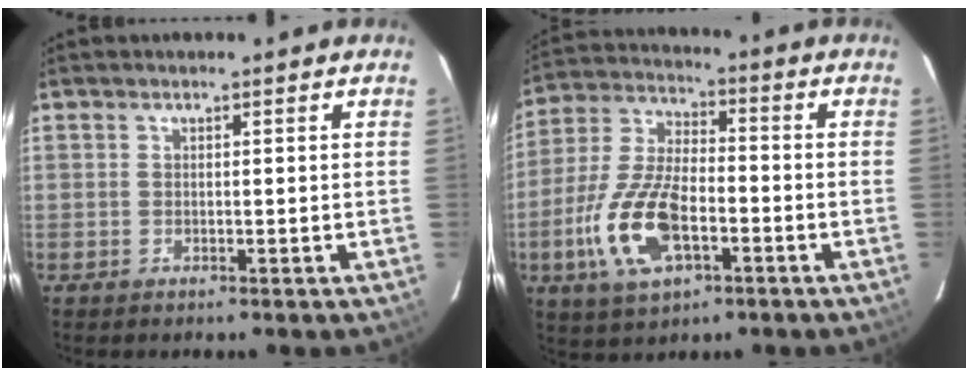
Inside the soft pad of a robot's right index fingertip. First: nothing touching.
{"total": 15.4, "force": [-5.5, 7.0, 12.5], "torque": [-0.278, -0.005, -0.100]}